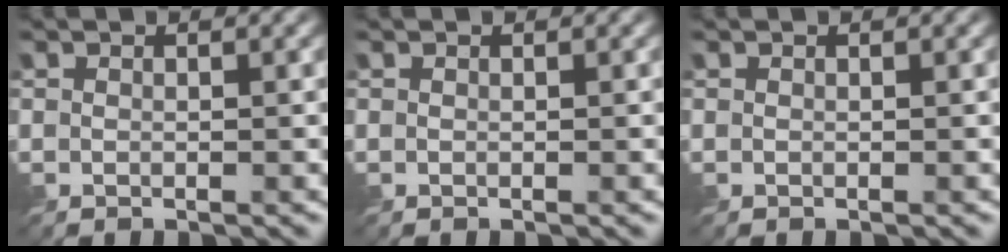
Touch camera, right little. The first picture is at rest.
{"total": 0.0}
{"total": 0.0}